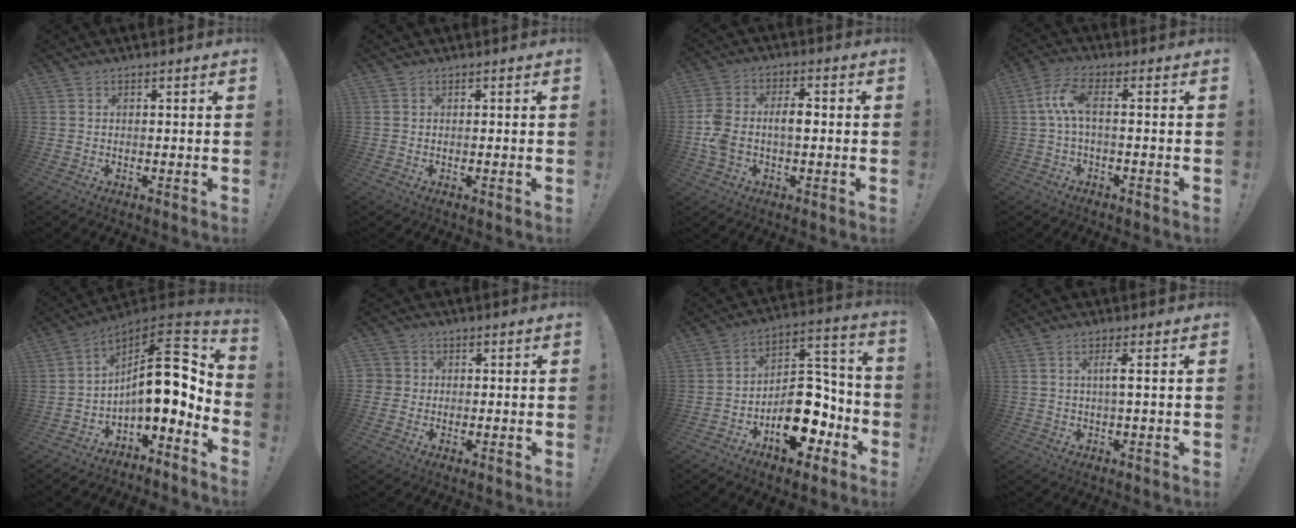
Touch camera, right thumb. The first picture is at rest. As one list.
[{"total": 0.0}, {"total": 9.0, "force": [-1.2, 5.1, 7.3], "torque": [-0.157, 0.007, -0.022]}, {"total": 7.3, "force": [0.1, 1.9, 7.0], "torque": [-0.138, 0.000, 0.000]}, {"total": 15.8, "force": [1.0, 7.0, 14.2], "torque": [-0.205, -0.016, 0.018]}, {"total": 3.2, "force": [0.0, 3.2, 0.7], "torque": [-0.002, 0.001, 0.000]}, {"total": 17.9, "force": [-8.3, 11.0, 11.5], "torque": [-0.124, 0.063, -0.122]}, {"total": 3.1, "force": [0.5, -0.3, 3.0], "torque": [-0.055, -0.006, 0.002]}]